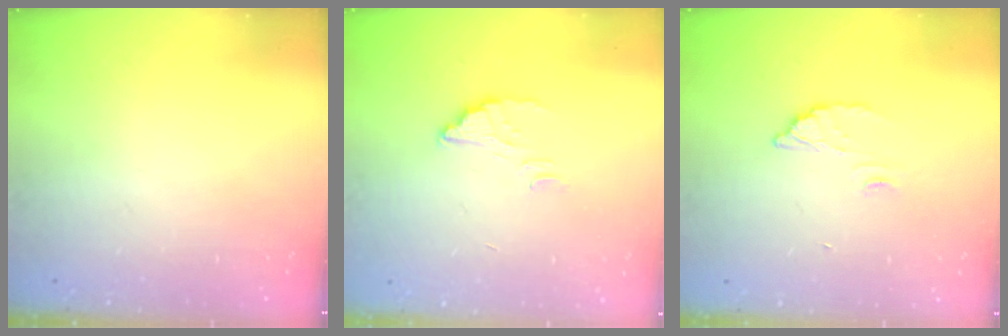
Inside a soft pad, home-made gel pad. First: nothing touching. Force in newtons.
{"total": 2.5, "press": 2.5, "slide": 0.2}
{"total": 2.8, "press": 2.8, "slide": 0.2}